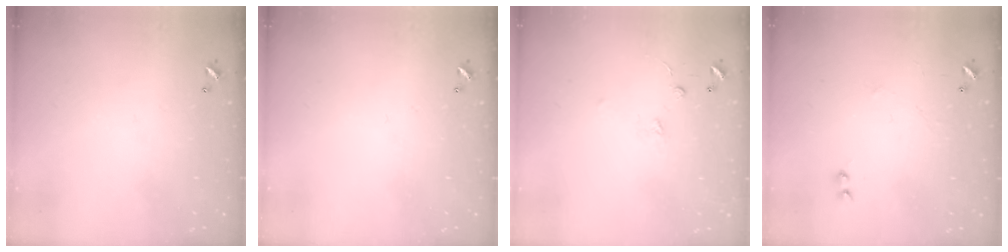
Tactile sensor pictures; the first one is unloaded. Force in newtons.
{"total": 0.0}
{"total": 2.5, "press": 2.3, "slide": 1.0}
{"total": 1.2, "press": 1.2, "slide": 0.3}